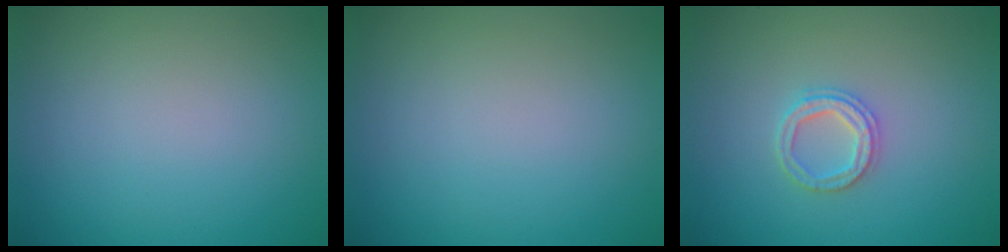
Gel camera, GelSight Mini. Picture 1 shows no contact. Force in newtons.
{"total": 0.0}
{"total": 2.4, "press": 2.4, "slide": 0.4}